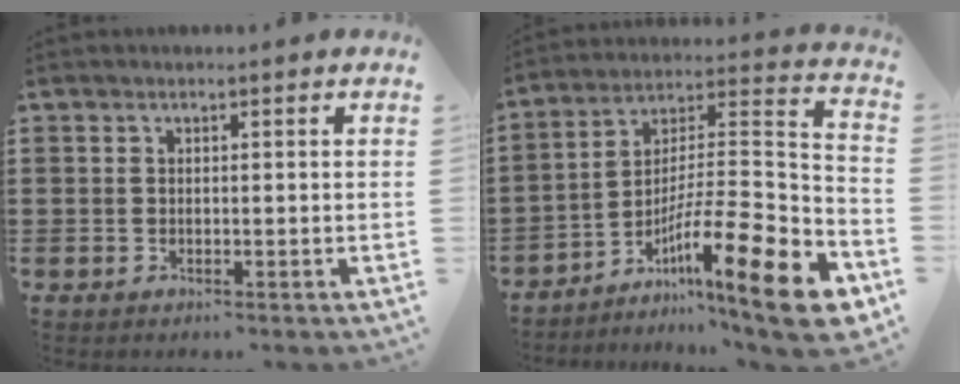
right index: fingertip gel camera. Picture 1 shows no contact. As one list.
[{"total": 16.1, "force": [-8.9, 2.5, 13.1], "torque": [-0.191, 0.003, -0.156]}]